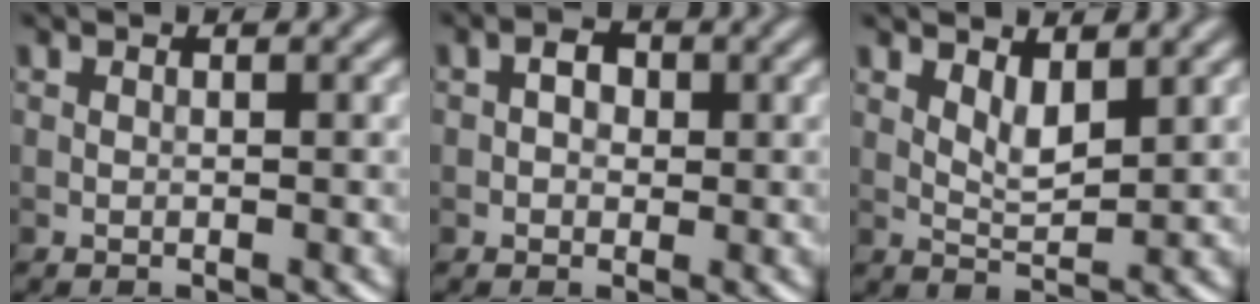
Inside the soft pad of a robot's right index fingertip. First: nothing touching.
{"total": 2.1, "force": [0.3, 1.6, 1.4], "torque": [-0.010, 0.001, -0.010]}
{"total": 2.5, "force": [1.3, 0.9, 1.9], "torque": [-0.037, -0.006, 0.027]}